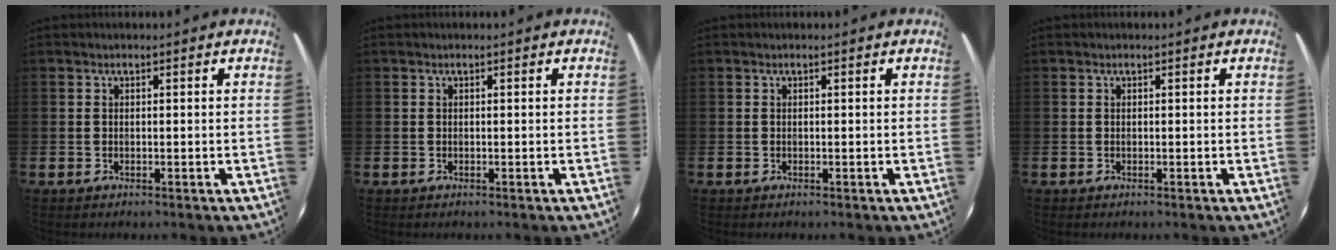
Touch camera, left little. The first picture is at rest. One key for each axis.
{"total": 0.0}
{"total": 0.0}
{"total": 0.0}